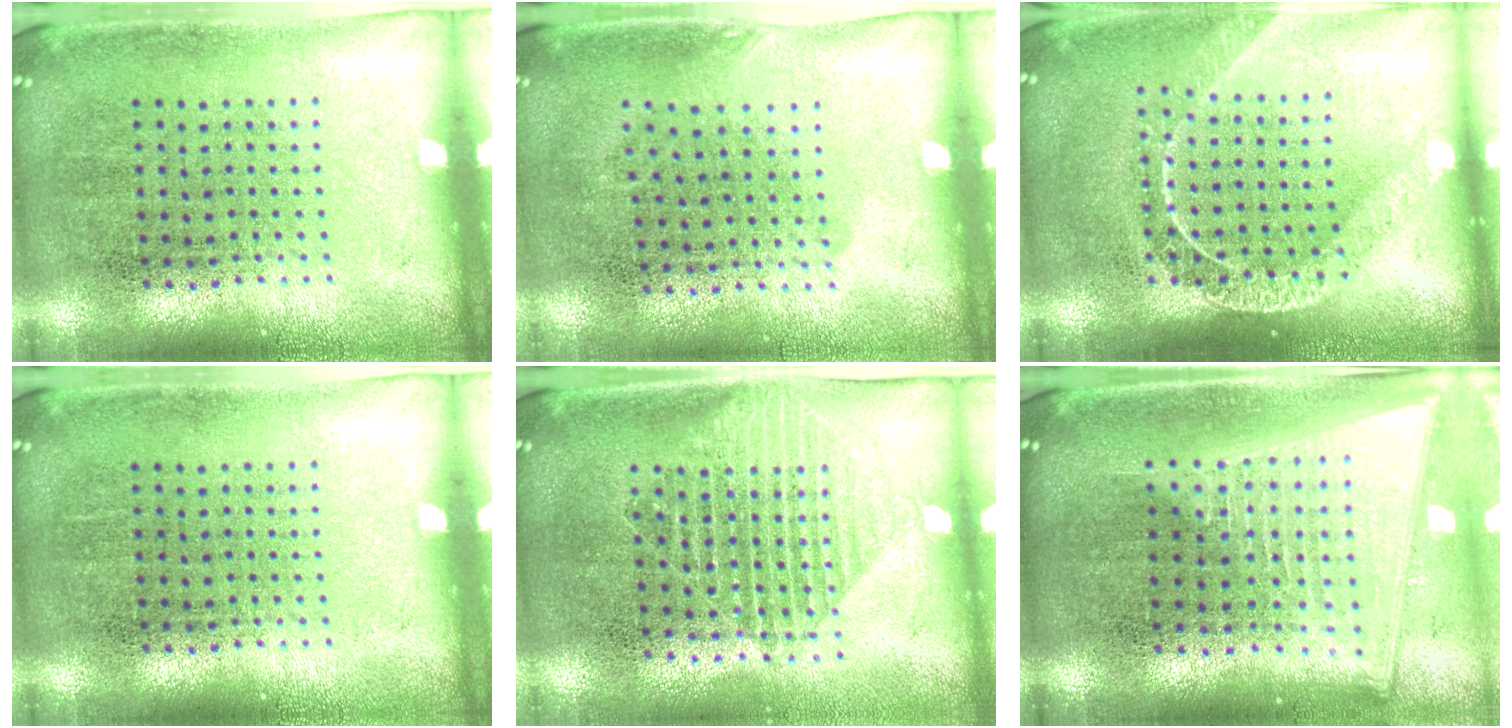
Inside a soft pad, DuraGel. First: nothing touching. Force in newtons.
{"total": 0.8, "press": 0.6, "slide": 0.5}
{"total": 1.7, "press": 1.5, "slide": 0.8}
{"total": 0.0}
{"total": 1.5, "press": 1.3, "slide": 0.8}
{"total": 2.2, "press": 1.8, "slide": 1.2}